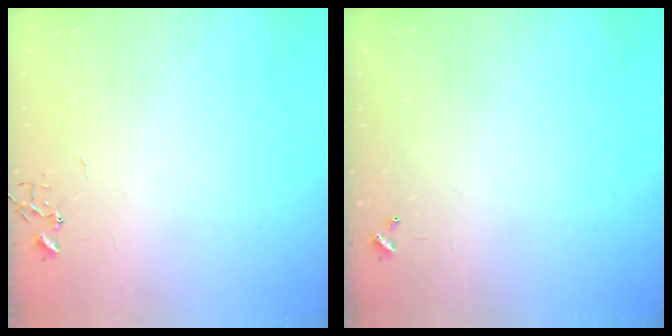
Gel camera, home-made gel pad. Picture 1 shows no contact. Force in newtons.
{"total": 0.0}